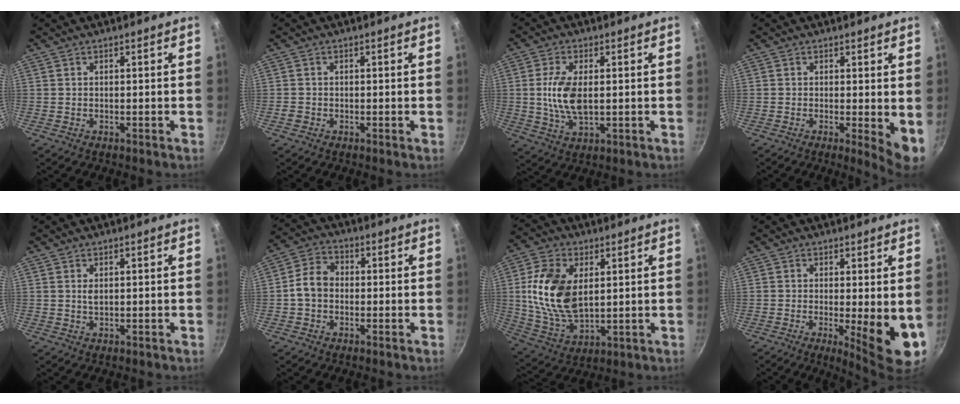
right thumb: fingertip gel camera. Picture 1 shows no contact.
{"total": 1.2, "force": [-0.5, 1.0, 0.4], "torque": [-0.006, 0.002, -0.008]}
{"total": 8.7, "force": [0.5, 4.4, 7.5], "torque": [-0.148, -0.004, 0.010]}
{"total": 5.3, "force": [-0.1, 1.4, 5.1], "torque": [-0.066, -0.012, -0.001]}
{"total": 1.3, "force": [0.4, 0.7, 1.0], "torque": [-0.019, 0.001, 0.009]}
{"total": 6.4, "force": [-0.5, 5.1, 3.9], "torque": [-0.050, 0.022, -0.024]}
{"total": 15.9, "force": [2.8, 9.5, 12.4], "torque": [-0.227, -0.013, 0.063]}
{"total": 9.3, "force": [-0.8, 2.2, 9.0], "torque": [-0.113, -0.020, -0.004]}